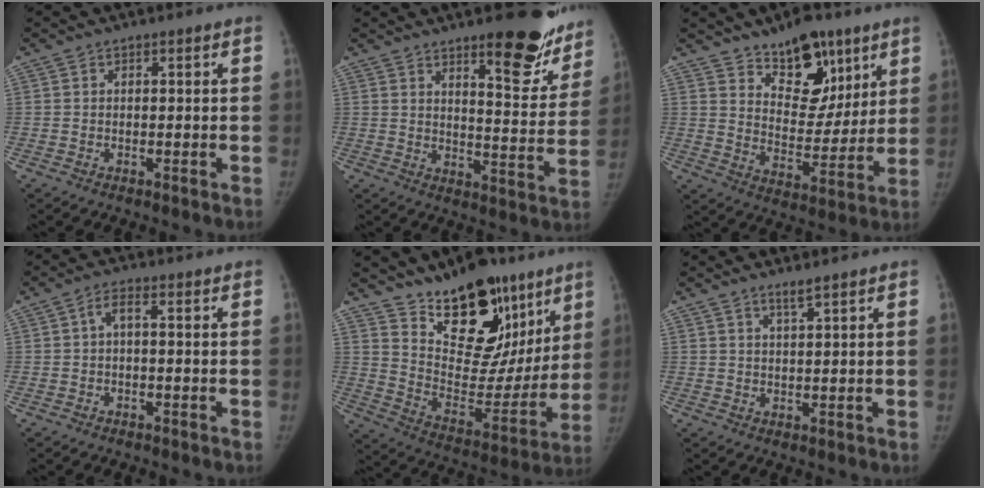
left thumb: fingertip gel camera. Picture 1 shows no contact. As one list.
[{"total": 16.2, "force": [11.2, 5.2, 10.5], "torque": [-0.077, -0.083, 0.152]}, {"total": 14.6, "force": [9.4, 8.0, 7.7], "torque": [-0.064, -0.063, 0.156]}, {"total": 2.1, "force": [-0.2, 0.8, 1.9], "torque": [-0.034, 0.014, -0.006]}, {"total": 23.6, "force": [15.2, 12.4, 13.0], "torque": [-0.136, -0.078, 0.244]}, {"total": 2.0, "force": [1.7, -0.1, 1.2], "torque": [-0.022, -0.013, 0.034]}]